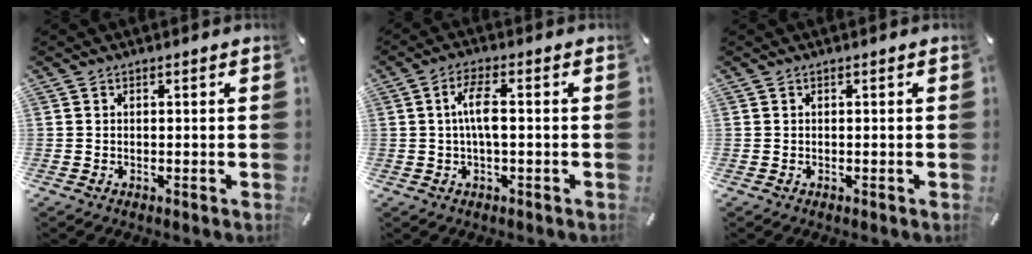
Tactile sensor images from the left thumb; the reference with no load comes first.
{"total": 5.9, "force": [-0.1, 1.7, 5.6], "torque": [-0.116, 0.003, -0.007]}
{"total": 0.0}